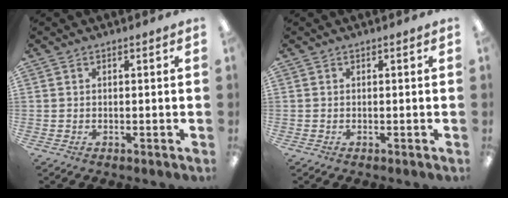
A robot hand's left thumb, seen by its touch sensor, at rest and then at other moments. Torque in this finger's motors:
{"motor_torque": [0.00, 0.00, 0.00, 0.00, 0.00]}